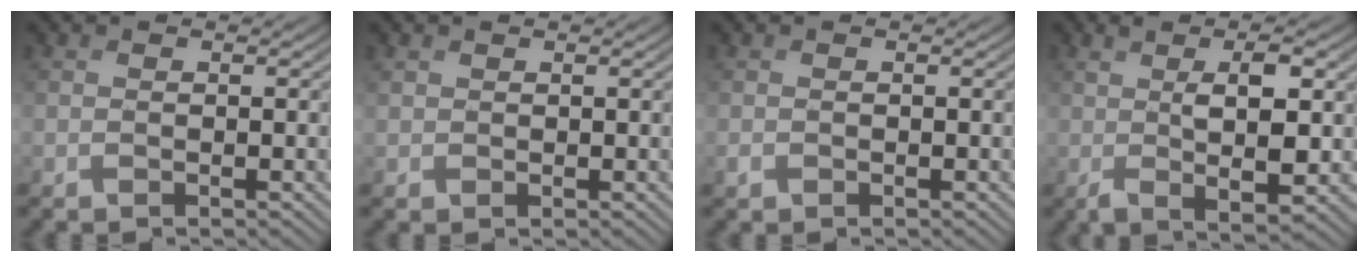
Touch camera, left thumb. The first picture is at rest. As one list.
[{"total": 1.1, "force": [0.7, 0.9, 0.1], "torque": [-0.005, -0.002, 0.015]}, {"total": 0.6, "force": [-0.3, 0.4, 0.2], "torque": [-0.004, -0.003, -0.006]}, {"total": 6.5, "force": [0.9, 1.8, 6.2], "torque": [-0.121, -0.005, 0.020]}]